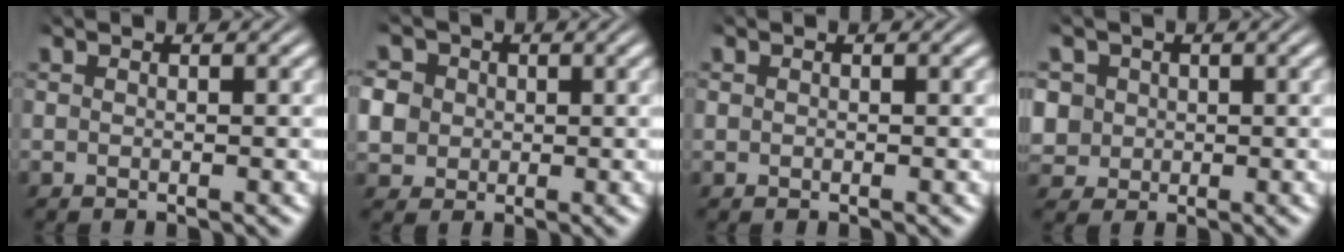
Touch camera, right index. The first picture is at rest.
{"total": 5.8, "force": [0.6, 5.2, 2.4], "torque": [-0.065, -0.012, 0.011]}
{"total": 0.0}
{"total": 6.2, "force": [0.2, 5.7, 2.4], "torque": [-0.072, -0.023, 0.010]}